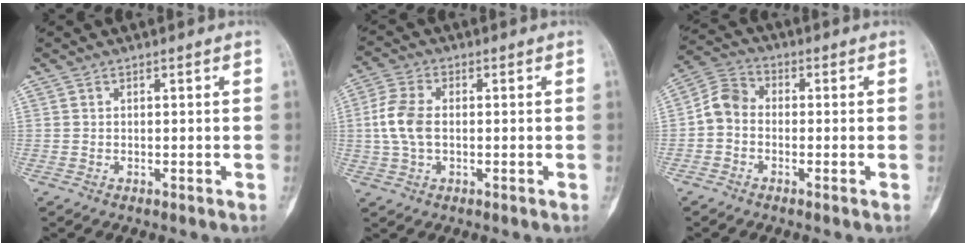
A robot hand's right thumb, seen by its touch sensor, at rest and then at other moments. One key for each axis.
{"total": 7.1, "fx": -0.2, "fy": 4.3, "fz": 5.7, "tx": -0.130, "ty": 0.013, "tz": -0.010}
{"total": 5.6, "fx": -1.1, "fy": 4.4, "fz": 3.2, "tx": -0.049, "ty": 0.022, "tz": -0.039}